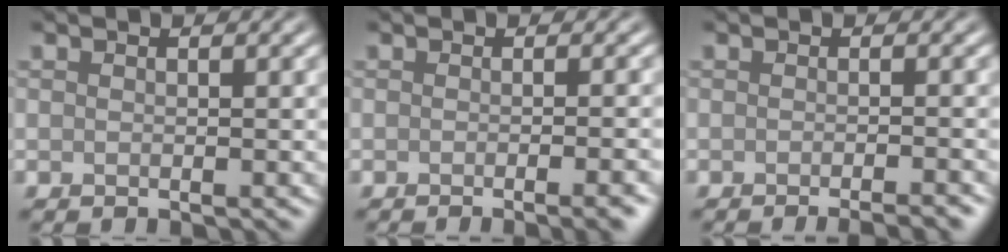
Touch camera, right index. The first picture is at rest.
{"total": 4.2, "force": [-1.8, 1.4, 3.6], "torque": [-0.012, 0.006, -0.021]}
{"total": 3.3, "force": [-2.3, 0.8, 2.3], "torque": [-0.011, 0.007, -0.030]}